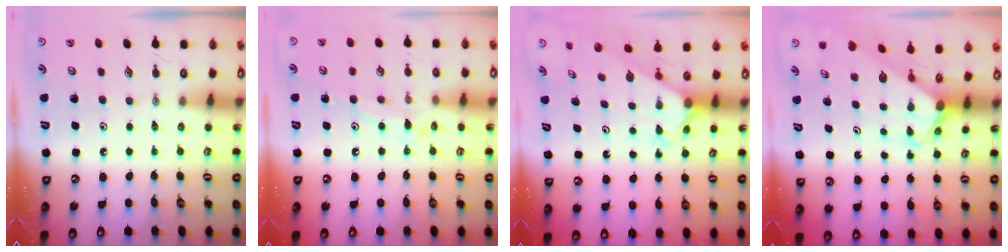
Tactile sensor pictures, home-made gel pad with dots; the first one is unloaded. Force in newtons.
{"total": 10.3, "press": 10.3, "slide": 0.6}
{"total": 2.4, "press": 2.4, "slide": 0.2}
{"total": 3.2, "press": 3.2, "slide": 0.2}